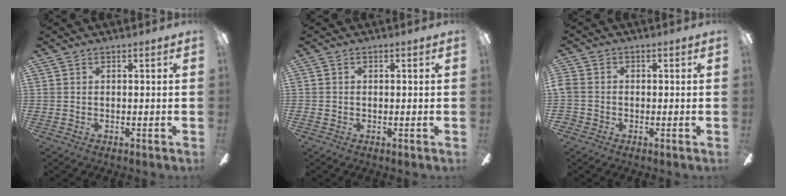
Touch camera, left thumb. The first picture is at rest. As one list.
[{"total": 0.7, "force": [-0.2, 0.6, 0.2], "torque": [-0.002, 0.004, -0.004]}, {"total": 3.1, "force": [-1.2, 2.6, 1.1], "torque": [-0.023, 0.010, -0.023]}]